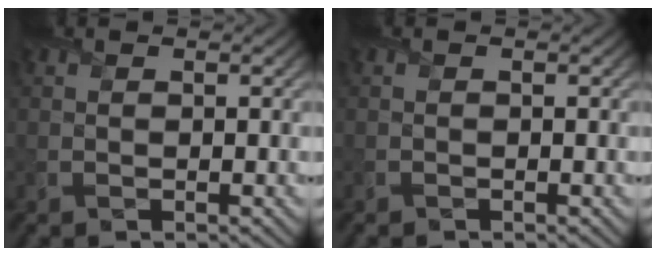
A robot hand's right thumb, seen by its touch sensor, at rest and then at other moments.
{"total": 0.5, "force": [-0.5, 0.0, -0.1], "torque": [0.003, -0.004, -0.008]}